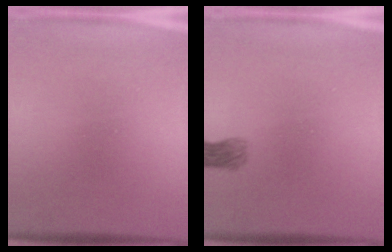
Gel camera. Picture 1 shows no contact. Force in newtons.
{"total": 2.3}